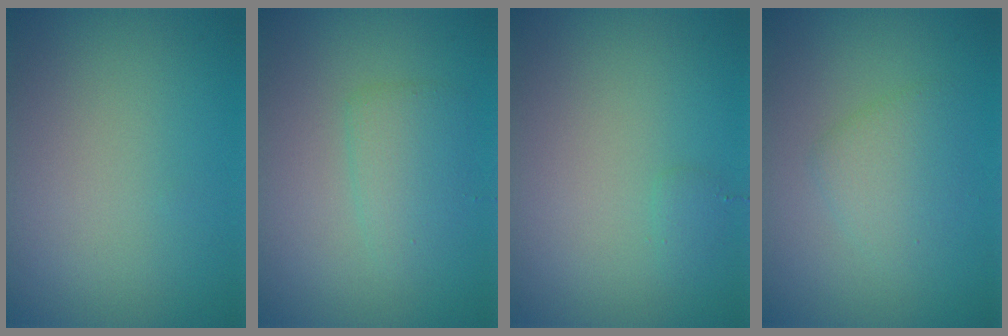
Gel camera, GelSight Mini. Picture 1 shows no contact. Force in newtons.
{"total": 2.2, "press": 2.2, "slide": 0.0}
{"total": 0.7, "press": 0.7, "slide": 0.1}
{"total": 2.4, "press": 2.4, "slide": 0.1}